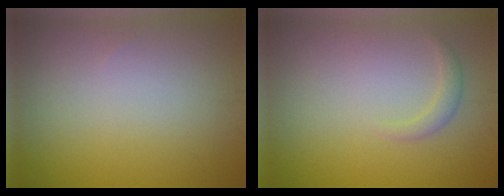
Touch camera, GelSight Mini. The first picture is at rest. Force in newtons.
{"total": 1.2, "press": 1.2, "slide": 0.2}